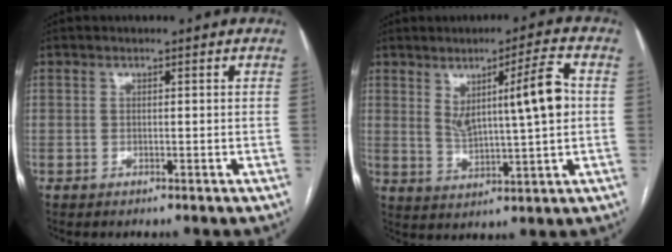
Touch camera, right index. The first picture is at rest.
{"total": 9.4, "force": [2.2, 0.4, 9.1], "torque": [-0.151, 0.004, 0.040]}